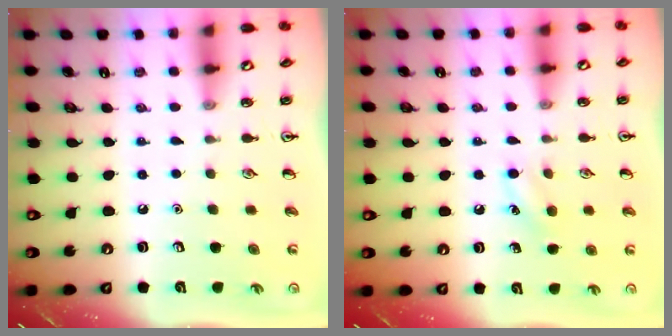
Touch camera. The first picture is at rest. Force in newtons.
{"total": 7.0, "press": 6.7, "slide": 2.1}